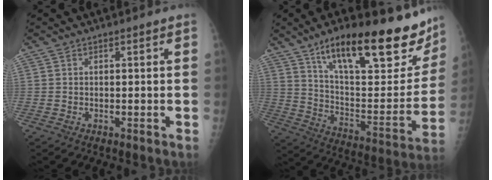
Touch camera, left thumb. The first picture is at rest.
{"total": 28.4, "force": [19.4, 9.1, 18.7], "torque": [-0.233, -0.068, 0.297]}